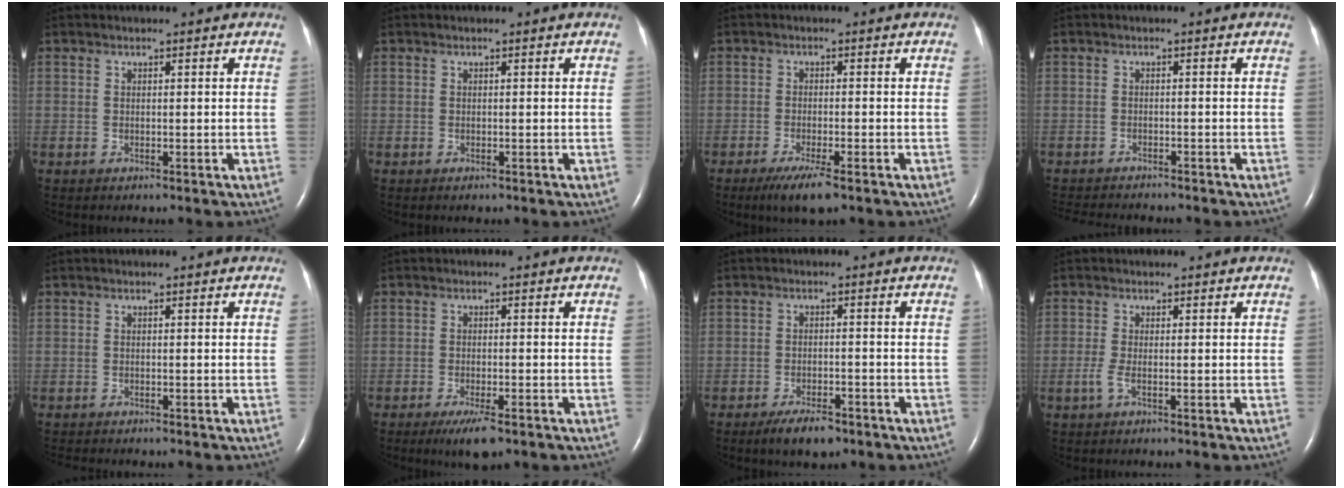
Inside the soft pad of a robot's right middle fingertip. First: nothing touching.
{"total": 0.0}
{"total": 4.9, "force": [-3.2, 0.6, 3.7], "torque": [-0.074, -0.014, -0.054]}
{"total": 8.5, "force": [-7.8, 1.2, 3.0], "torque": [-0.040, -0.011, -0.109]}
{"total": 3.0, "force": [-2.7, 0.5, 1.3], "torque": [-0.017, -0.006, -0.033]}
{"total": 4.5, "force": [-2.9, 0.9, 3.3], "torque": [-0.061, -0.009, -0.044]}
{"total": 4.8, "force": [-3.5, 1.6, 2.9], "torque": [-0.058, -0.003, -0.055]}
{"total": 1.5, "force": [-0.6, 0.2, 1.3], "torque": [-0.036, -0.004, -0.016]}